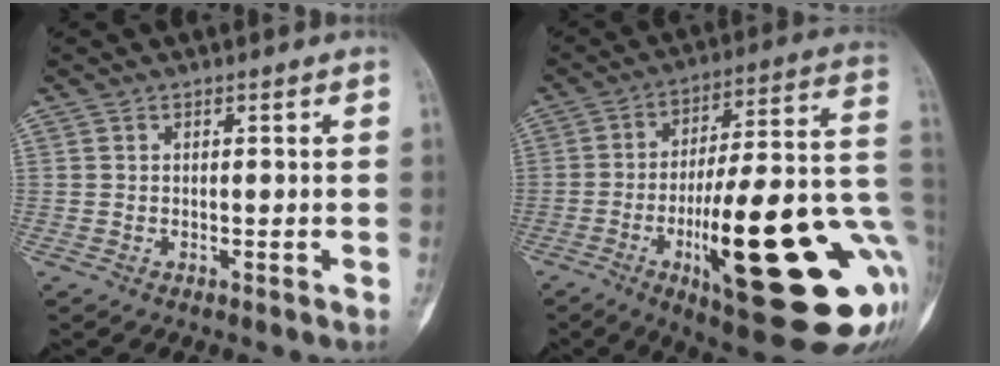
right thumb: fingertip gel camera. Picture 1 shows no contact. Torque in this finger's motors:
{"motor_torque": [3.13, 1.88, 2.23, -0.54, 0.80]}